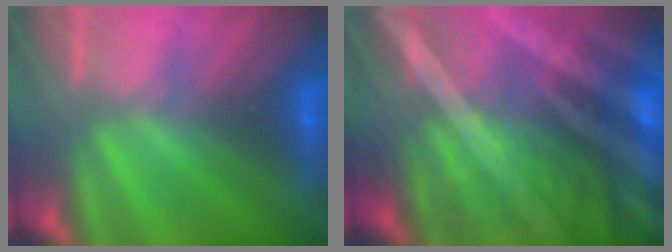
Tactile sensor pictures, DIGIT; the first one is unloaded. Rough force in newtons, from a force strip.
{"total": 9.7}